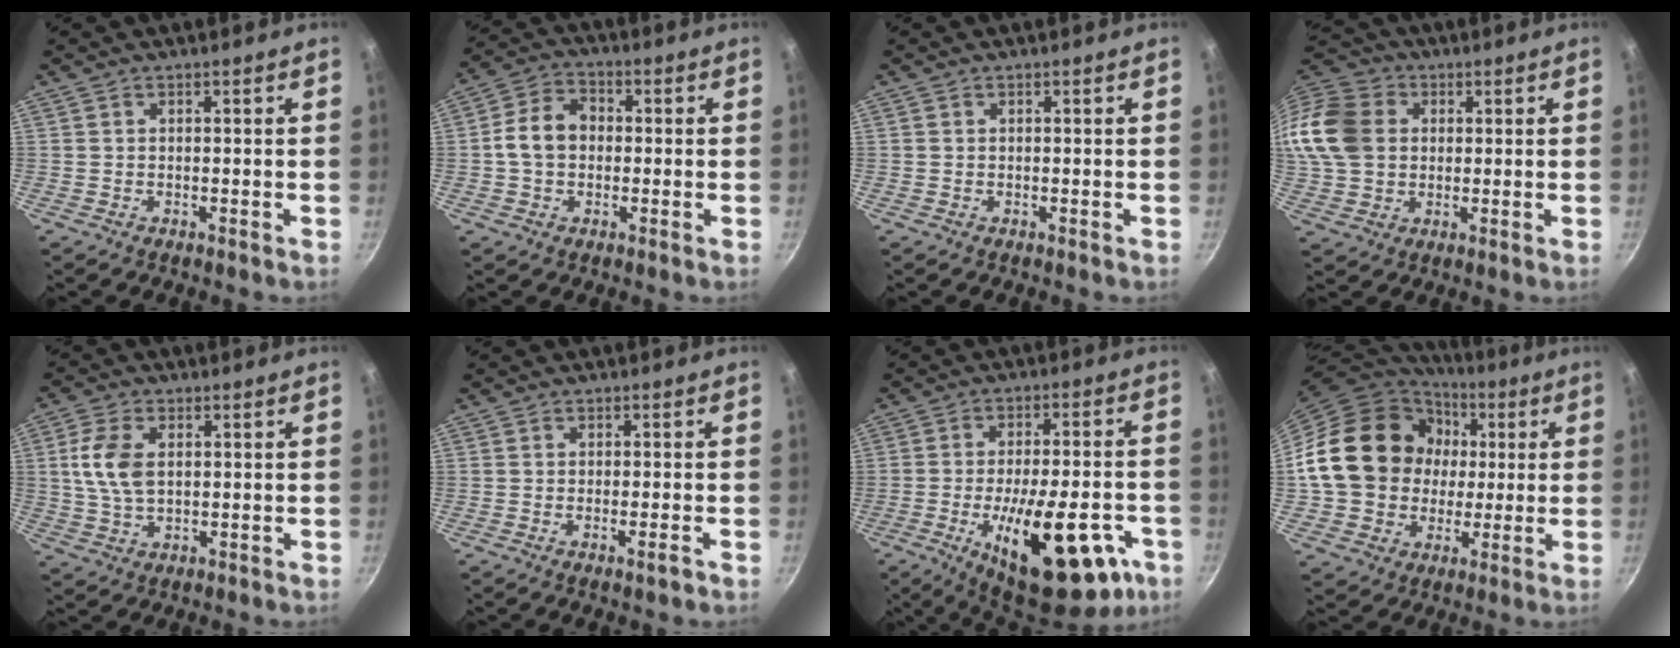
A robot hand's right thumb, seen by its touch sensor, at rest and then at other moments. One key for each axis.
{"total": 5.8, "fx": 0.1, "fy": 4.6, "fz": 3.6, "tx": -0.052, "ty": 0.016, "tz": -0.006}
{"total": 0.0}
{"total": 20.8, "fx": 3.3, "fy": 17.0, "fz": 11.5, "tx": -0.266, "ty": 0.034, "tz": 0.054}
{"total": 8.3, "fx": 1.5, "fy": 5.1, "fz": 6.5, "tx": -0.123, "ty": 0.001, "tz": 0.027}
{"total": 2.2, "fx": -1.0, "fy": 0.2, "fz": 2.0, "tx": -0.040, "ty": 0.002, "tz": -0.020}
{"total": 24.6, "fx": -9.7, "fy": 9.6, "fz": 20.5, "tx": -0.263, "ty": 0.019, "tz": -0.130}
{"total": 21.8, "fx": 2.4, "fy": 18.6, "fz": 11.0, "tx": -0.175, "ty": 0.027, "tz": 0.051}